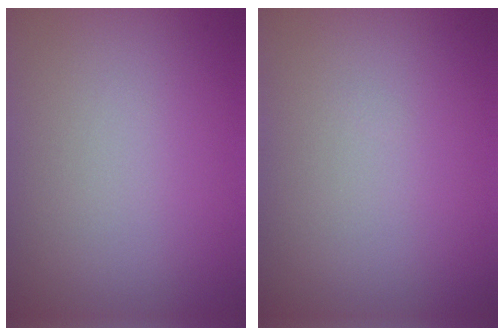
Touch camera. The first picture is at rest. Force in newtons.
{"total": 0.0}